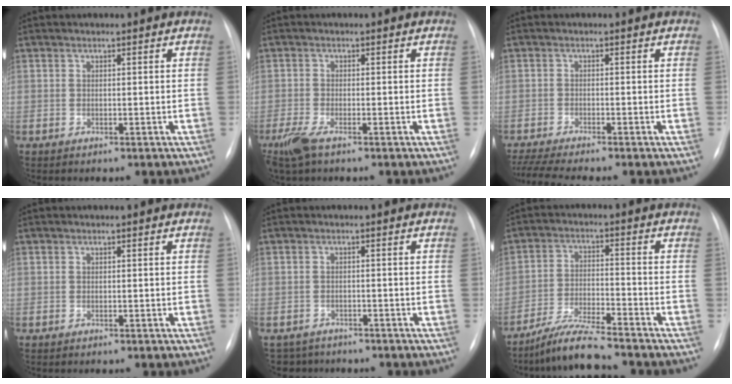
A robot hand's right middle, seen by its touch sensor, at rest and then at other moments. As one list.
[{"total": 4.0, "force": [-2.6, 1.0, 2.9], "torque": [-0.073, -0.012, -0.051]}, {"total": 7.1, "force": [-6.1, -0.4, 3.6], "torque": [-0.063, -0.016, -0.102]}, {"total": 0.0}, {"total": 4.0, "force": [-3.5, 1.8, -0.6], "torque": [0.008, -0.001, -0.055]}, {"total": 7.8, "force": [-6.9, -0.1, 3.6], "torque": [-0.072, -0.022, -0.127]}]